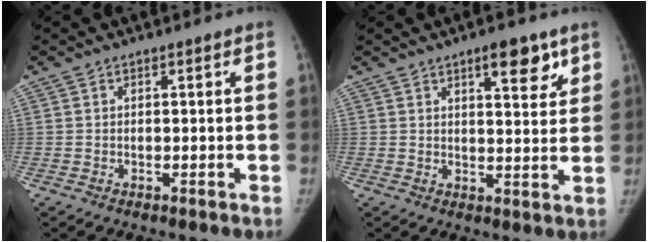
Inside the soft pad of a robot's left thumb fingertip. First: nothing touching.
{"total": 7.7, "force": [4.5, 2.7, 5.5], "torque": [-0.055, -0.025, 0.063]}